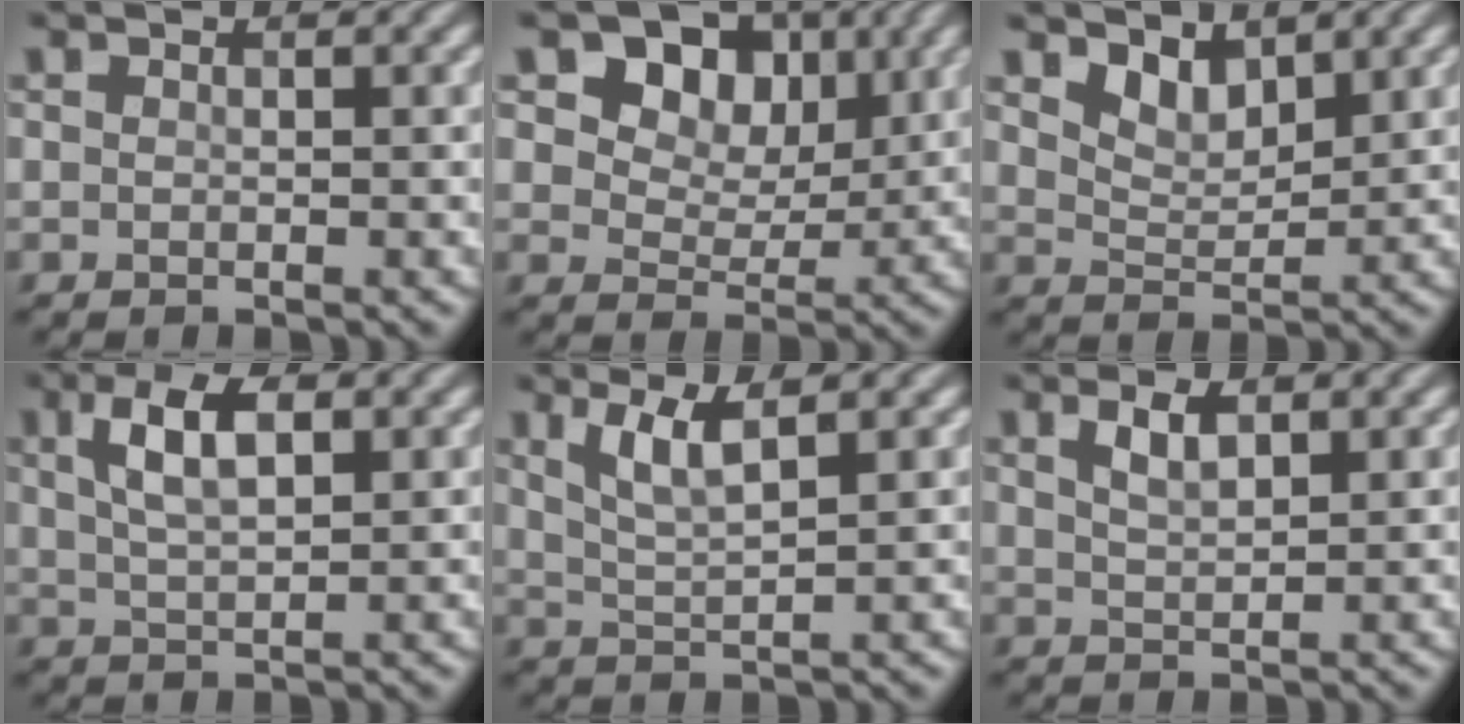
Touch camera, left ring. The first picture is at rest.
{"total": 9.6, "force": [4.6, 6.9, 4.8], "torque": [-0.092, 0.002, 0.075]}
{"total": 2.7, "force": [2.2, 1.1, 1.0], "torque": [-0.027, -0.009, 0.040]}
{"total": 4.7, "force": [1.8, 2.0, 3.8], "torque": [-0.077, 0.009, 0.033]}
{"total": 3.2, "force": [1.7, 0.7, 2.6], "torque": [-0.051, -0.003, 0.037]}
{"total": 2.4, "force": [1.3, 0.9, 1.8], "torque": [-0.037, 0.003, 0.027]}